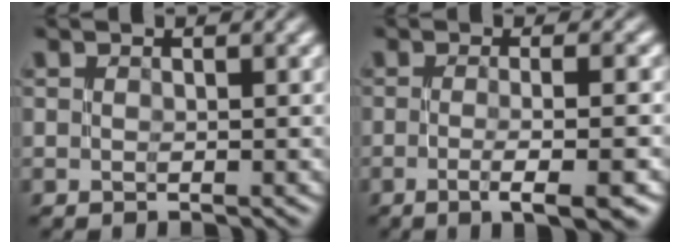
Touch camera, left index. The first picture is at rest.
{"total": 5.0, "force": [-1.6, 1.1, 4.6], "torque": [-0.057, -0.002, -0.023]}